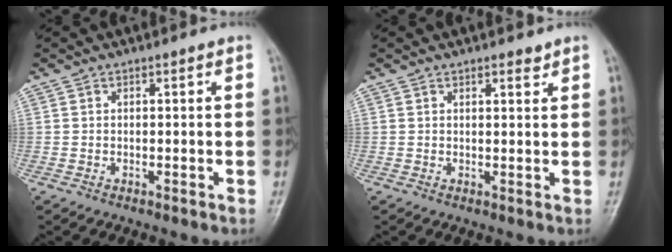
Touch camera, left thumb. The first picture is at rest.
{"total": 2.0, "force": [1.6, 0.6, 1.0], "torque": [-0.008, -0.009, 0.022]}